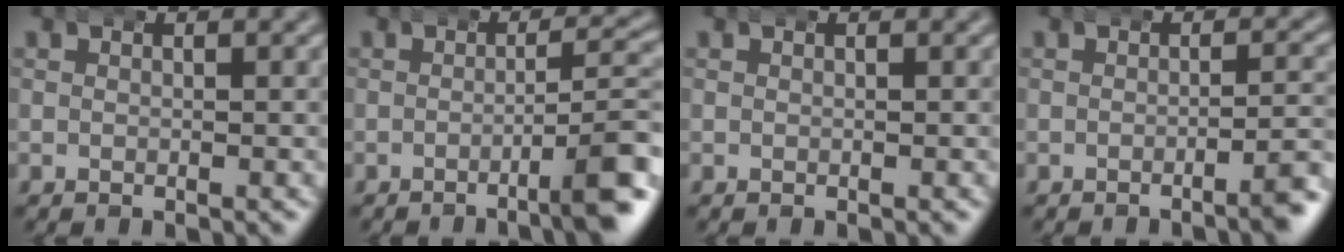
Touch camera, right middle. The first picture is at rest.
{"total": 4.9, "force": [-2.0, 0.6, 4.4], "torque": [-0.055, 0.010, -0.038]}
{"total": 0.0}
{"total": 2.5, "force": [-1.5, 0.2, 2.0], "torque": [-0.021, 0.005, -0.032]}